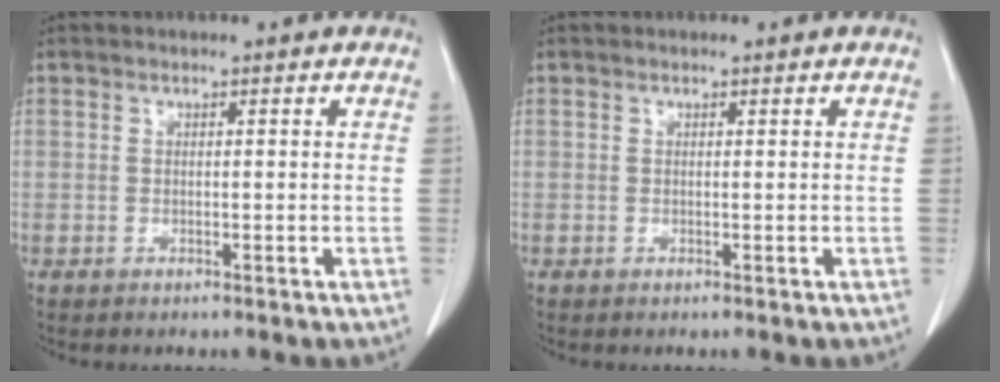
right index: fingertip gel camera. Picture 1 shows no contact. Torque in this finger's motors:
{"motor_torque": [0.06, -0.08, 0.05, 0.00]}